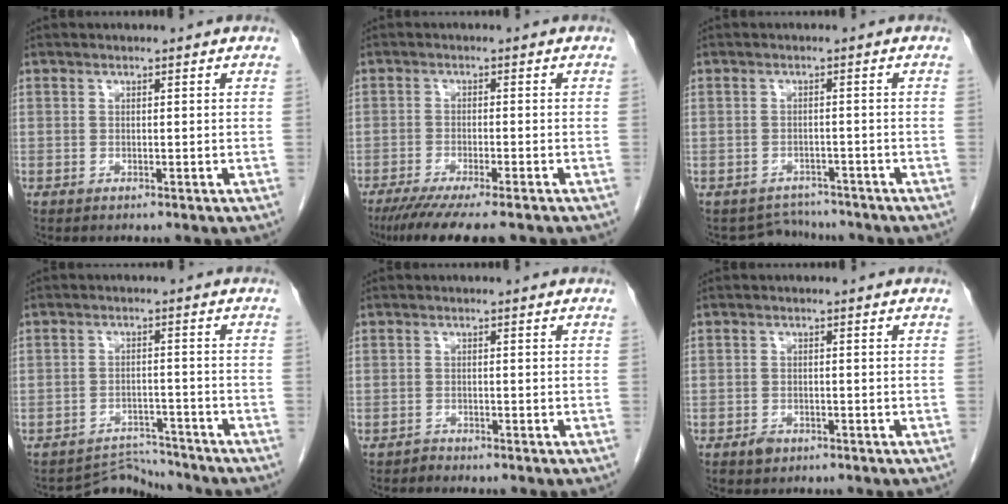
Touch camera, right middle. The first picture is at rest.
{"total": 10.5, "force": [-8.3, 0.9, 6.3], "torque": [-0.091, -0.023, -0.125]}
{"total": 4.0, "force": [-3.7, 1.3, -1.0], "torque": [0.010, 0.010, -0.052]}
{"total": 4.7, "force": [-4.3, 0.2, -1.9], "torque": [0.034, 0.010, -0.064]}
{"total": 0.7, "force": [-0.6, 0.1, -0.3], "torque": [0.005, -0.002, -0.012]}
{"total": 1.6, "force": [-1.1, 1.1, 0.6], "torque": [-0.011, 0.002, -0.013]}